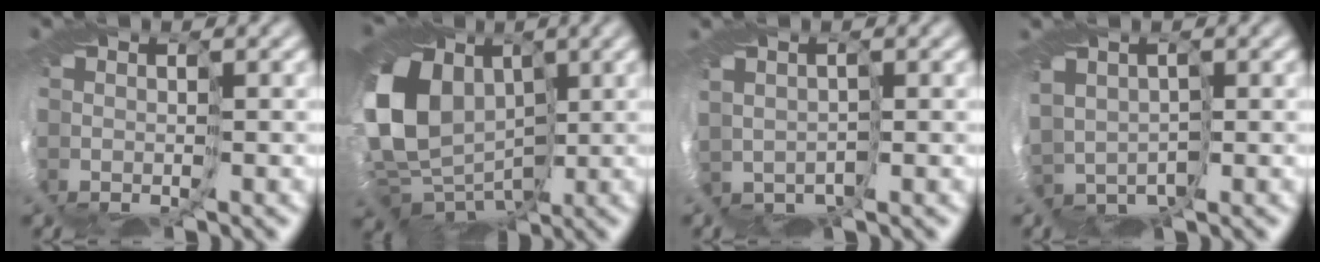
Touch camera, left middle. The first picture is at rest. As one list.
[{"total": 14.9, "force": [1.5, 11.8, 9.0], "torque": [-0.181, 0.000, 0.033]}, {"total": 1.2, "force": [0.4, 1.0, -0.4], "torque": [0.001, 0.002, 0.014]}, {"total": 1.9, "force": [0.4, 1.9, 0.0], "torque": [-0.018, 0.001, 0.009]}]